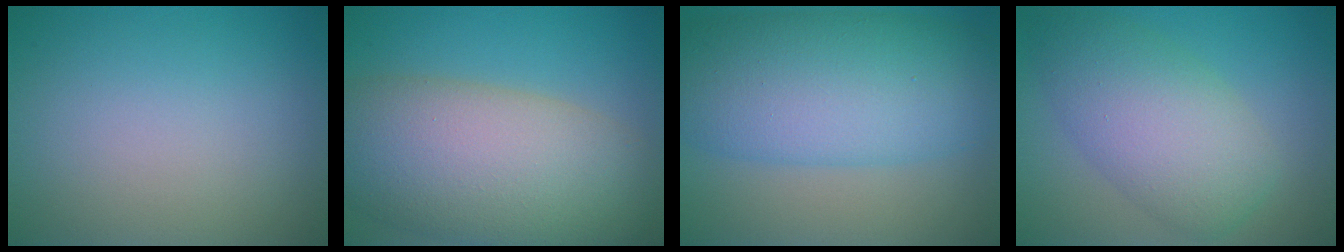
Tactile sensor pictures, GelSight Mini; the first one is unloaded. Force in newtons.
{"total": 12.3, "press": 12.2, "slide": 0.6}
{"total": 10.6, "press": 10.6, "slide": 0.2}
{"total": 6.9, "press": 6.9, "slide": 0.3}